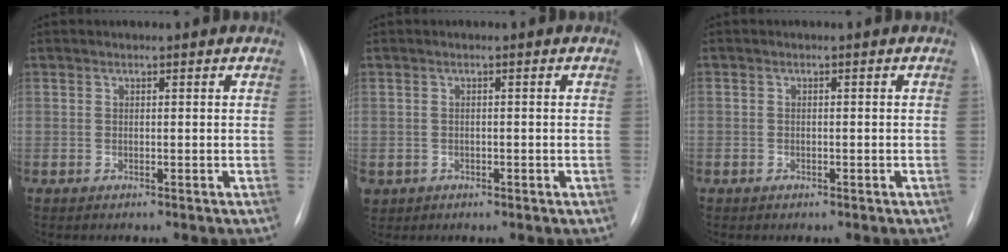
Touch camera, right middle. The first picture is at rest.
{"total": 2.5, "force": [-1.0, 2.2, 0.7], "torque": [-0.016, 0.001, -0.007]}
{"total": 0.8, "force": [-0.5, 0.7, 0.0], "torque": [-0.007, 0.002, -0.007]}